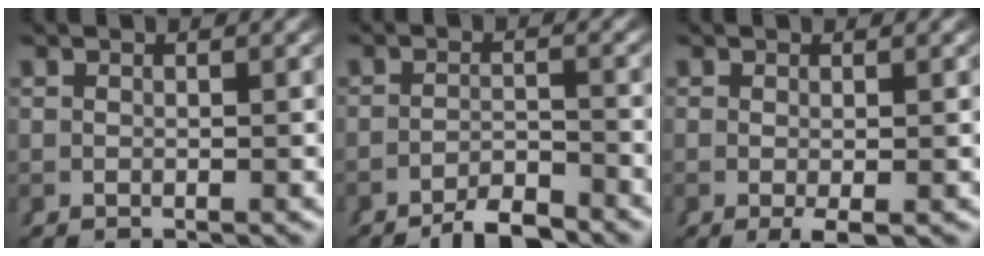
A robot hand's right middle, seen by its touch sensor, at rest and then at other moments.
{"total": 3.5, "force": [-3.3, 0.4, 1.2], "torque": [-0.008, 0.000, -0.057]}
{"total": 1.9, "force": [-0.7, 0.7, 1.6], "torque": [-0.031, -0.004, -0.007]}